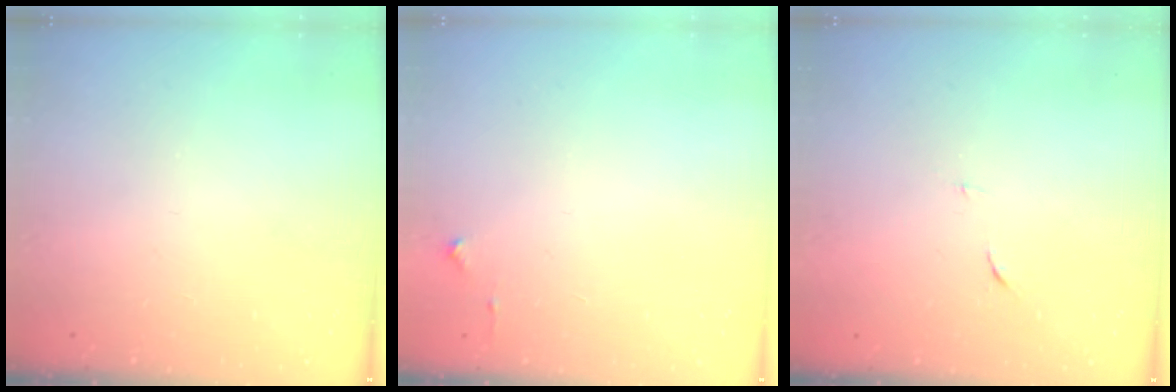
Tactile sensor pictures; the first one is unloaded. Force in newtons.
{"total": 2.7, "press": 2.6, "slide": 0.4}
{"total": 4.5, "press": 4.3, "slide": 1.0}